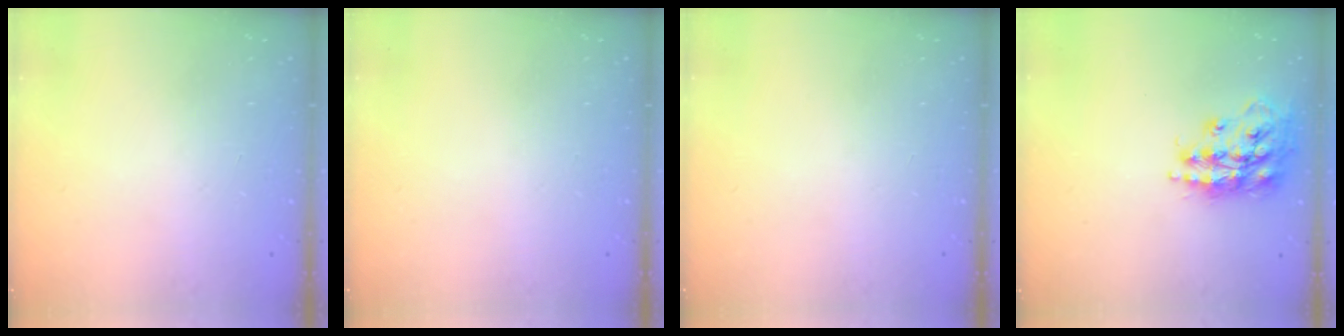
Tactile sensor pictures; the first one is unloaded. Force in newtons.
{"total": 0.0}
{"total": 0.0}
{"total": 17.1, "press": 17.0, "slide": 1.5}